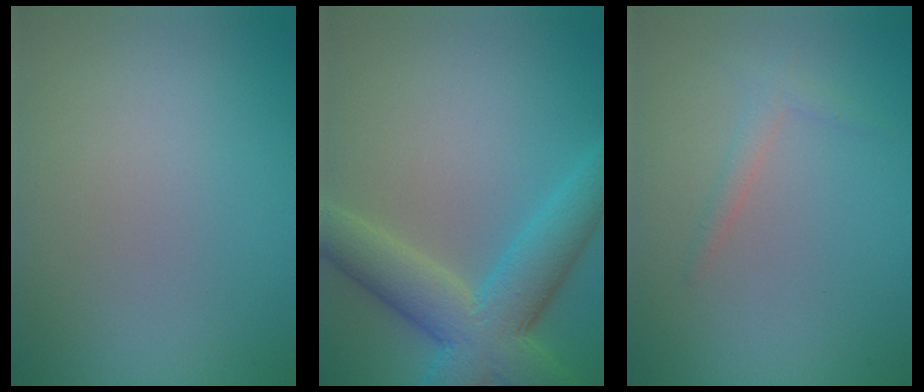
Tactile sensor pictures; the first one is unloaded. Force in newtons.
{"total": 7.5, "press": 7.5, "slide": 0.4}
{"total": 1.3, "press": 1.3, "slide": 0.1}